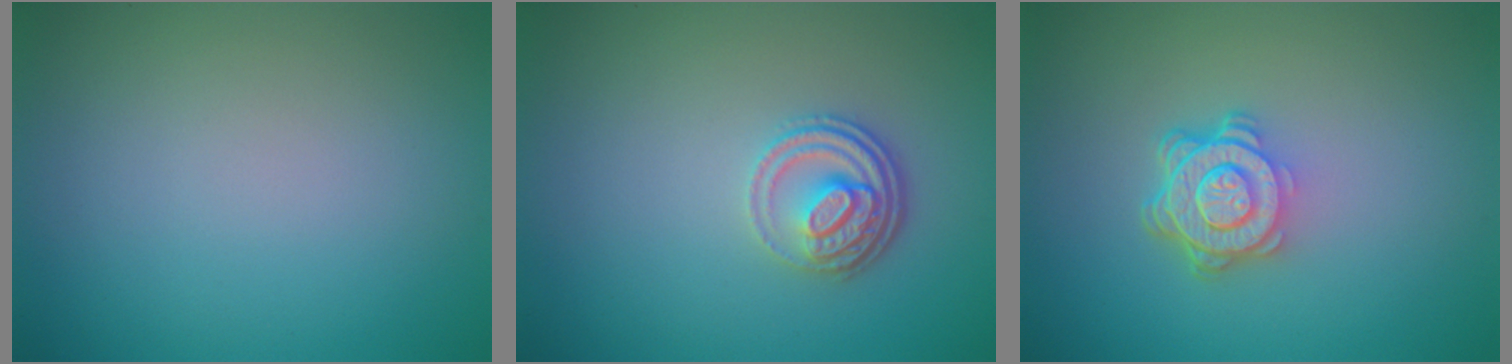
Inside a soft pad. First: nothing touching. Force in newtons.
{"total": 3.4, "press": 2.6, "slide": 2.3}
{"total": 4.9, "press": 3.5, "slide": 3.5}